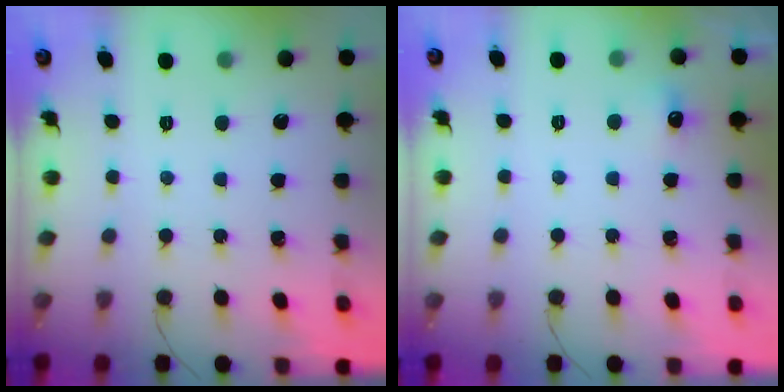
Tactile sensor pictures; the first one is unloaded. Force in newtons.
{"total": 12.3, "press": 4.6, "slide": 11.4}